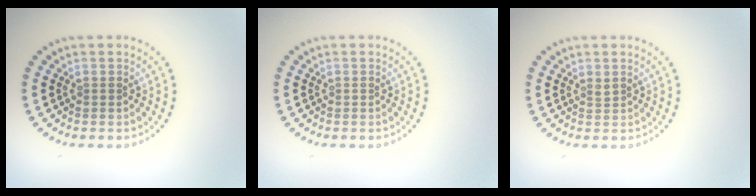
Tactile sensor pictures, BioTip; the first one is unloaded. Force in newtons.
{"total": 0.0}
{"total": 0.6, "press": 0.5, "slide": 0.4}